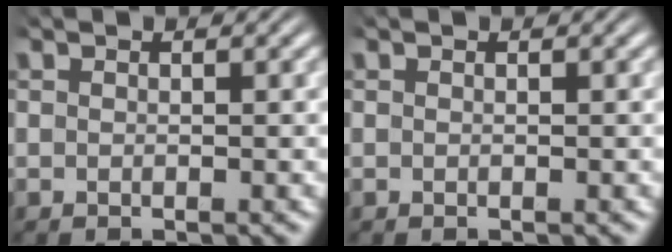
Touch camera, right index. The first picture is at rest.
{"total": 0.0}